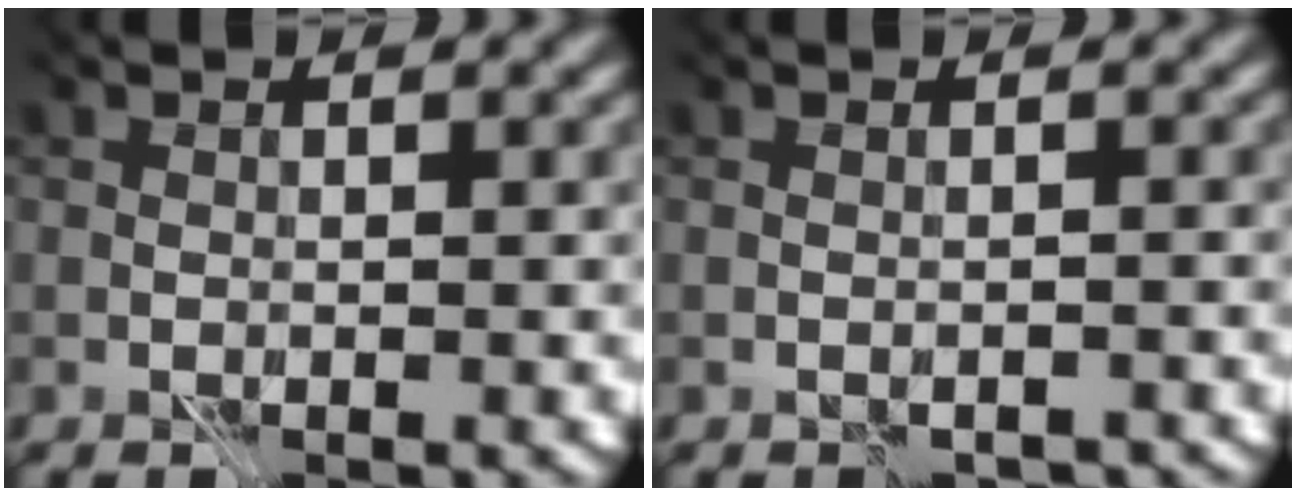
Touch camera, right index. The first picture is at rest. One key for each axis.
{"total": 0.9, "fx": -0.8, "fy": -0.1, "fz": -0.5, "tx": 0.018, "ty": 0.000, "tz": -0.011}